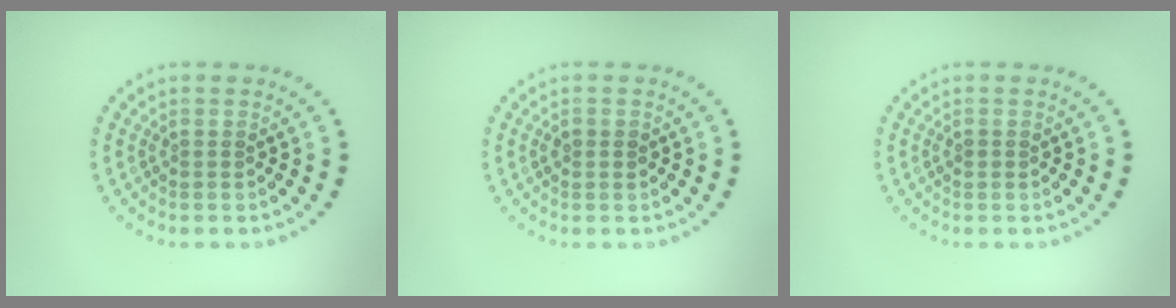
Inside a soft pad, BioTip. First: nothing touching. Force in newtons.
{"total": 1.0, "press": 1.0, "slide": 0.3}
{"total": 0.6, "press": 0.6, "slide": 0.1}